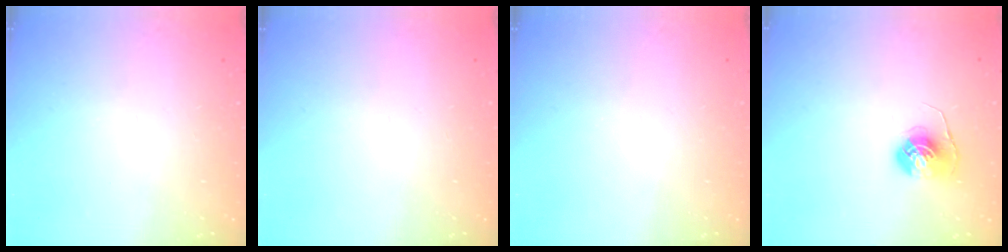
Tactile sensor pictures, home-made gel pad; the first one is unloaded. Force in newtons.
{"total": 0.0}
{"total": 0.0}
{"total": 6.0, "press": 6.0, "slide": 0.3}